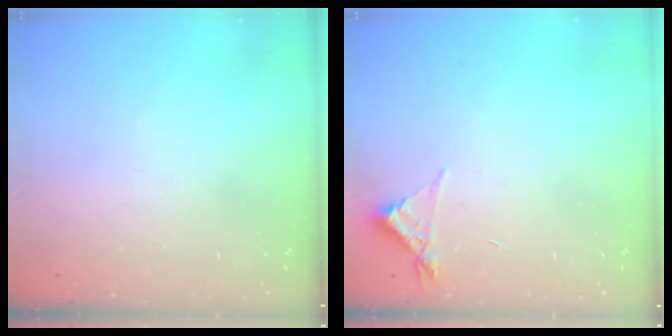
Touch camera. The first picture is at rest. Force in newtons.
{"total": 3.0, "press": 3.0, "slide": 0.3}